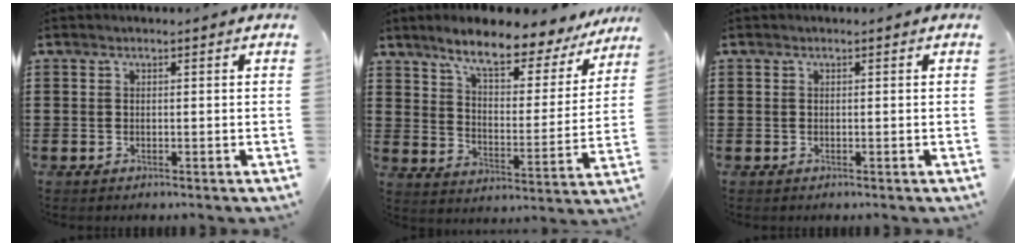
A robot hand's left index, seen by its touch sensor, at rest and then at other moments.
{"total": 8.9, "force": [7.3, 1.5, 4.9], "torque": [-0.108, -0.041, 0.118]}
{"total": 0.0}